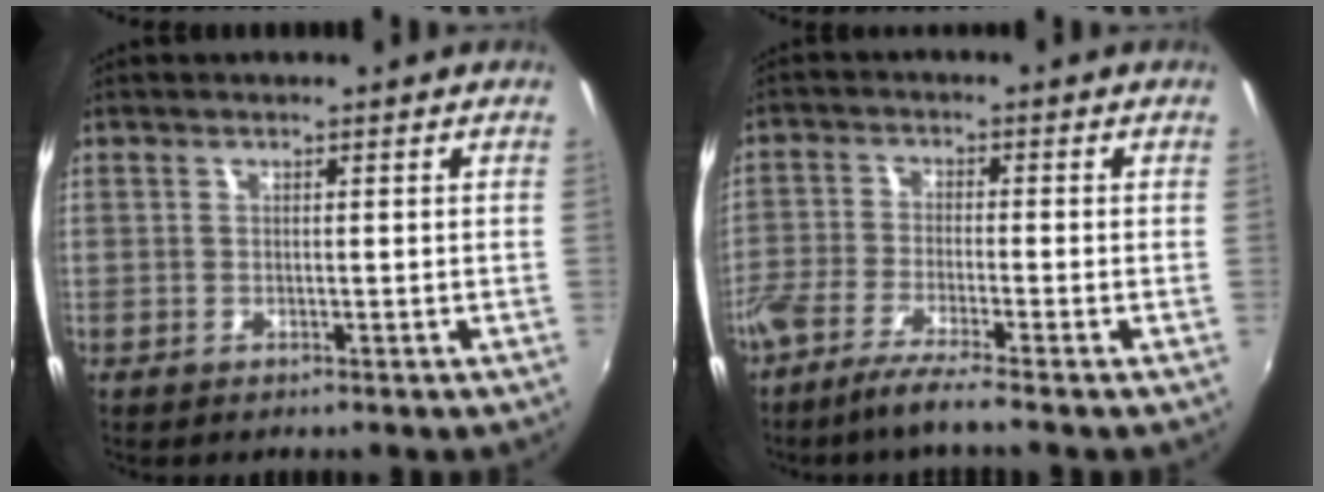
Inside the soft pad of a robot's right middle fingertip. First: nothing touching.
{"total": 6.4, "force": [-5.1, -0.3, 4.0], "torque": [-0.095, -0.015, -0.100]}